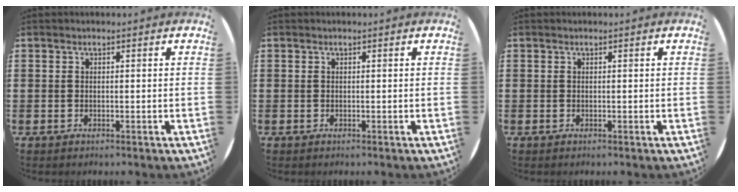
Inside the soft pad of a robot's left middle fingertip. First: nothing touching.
{"total": 0.0}
{"total": 0.0}